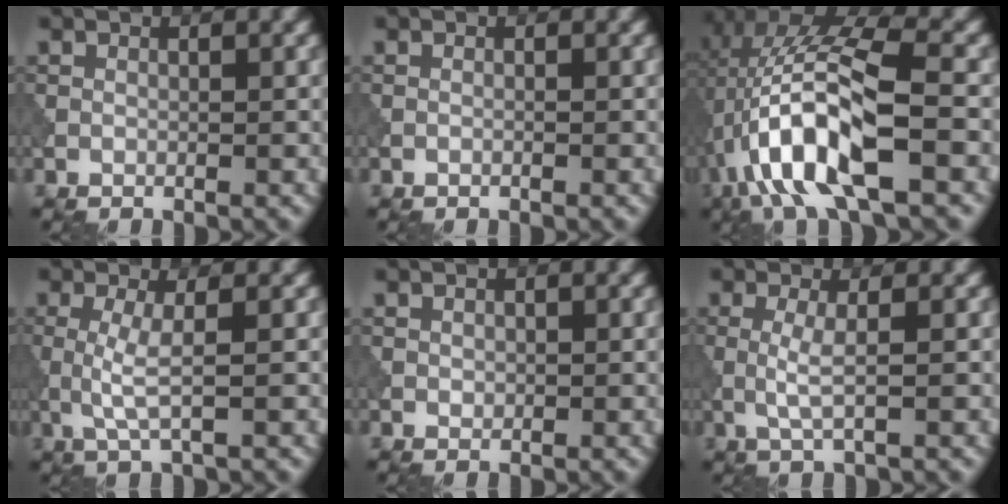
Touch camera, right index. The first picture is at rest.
{"total": 0.0}
{"total": 11.9, "force": [-2.7, 4.0, 10.8], "torque": [-0.208, 0.018, -0.055]}
{"total": 2.8, "force": [0.0, 0.5, 2.7], "torque": [-0.060, -0.003, -0.002]}
{"total": 0.5, "force": [0.1, 0.4, 0.3], "torque": [-0.003, -0.001, 0.002]}
{"total": 2.2, "force": [0.0, 0.4, 2.2], "torque": [-0.048, -0.003, -0.002]}